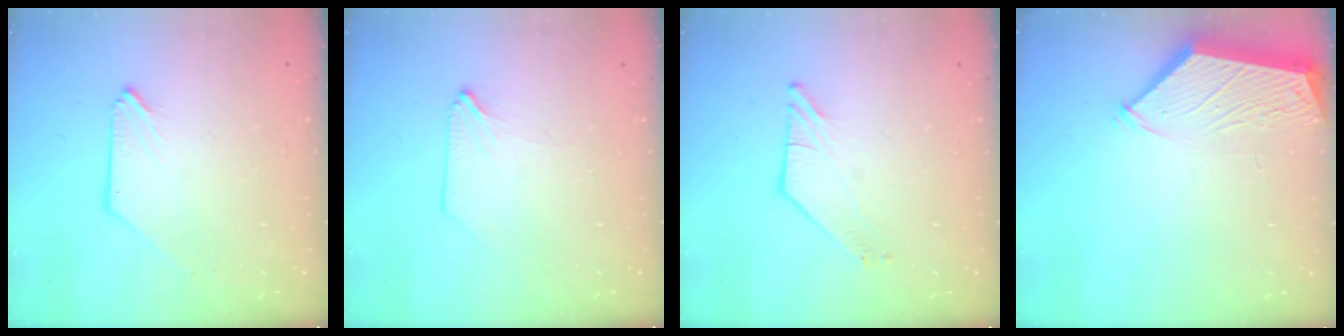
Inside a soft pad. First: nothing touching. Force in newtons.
{"total": 0.6, "press": 0.6, "slide": 0.1}
{"total": 3.2, "press": 3.2, "slide": 0.4}
{"total": 3.3, "press": 3.2, "slide": 0.4}